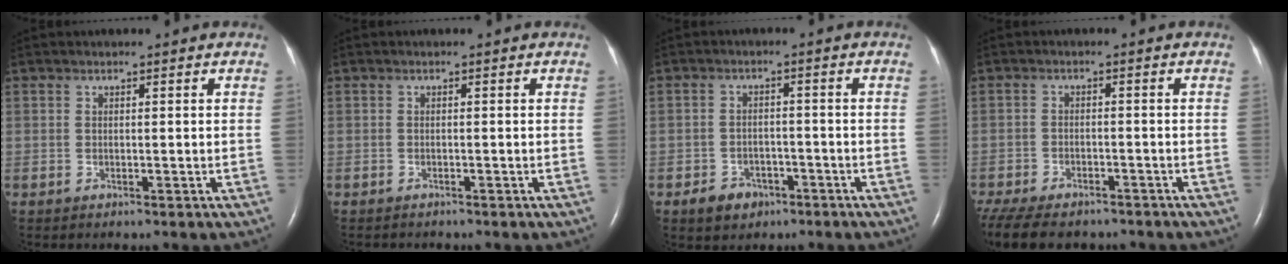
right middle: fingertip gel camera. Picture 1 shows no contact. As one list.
[{"total": 0.7, "force": [-0.7, 0.1, -0.1], "torque": [-0.001, -0.001, -0.011]}, {"total": 4.3, "force": [-2.6, 3.0, 1.5], "torque": [-0.026, 0.006, -0.035]}, {"total": 16.2, "force": [-12.6, 7.1, 7.4], "torque": [-0.210, -0.030, -0.178]}]